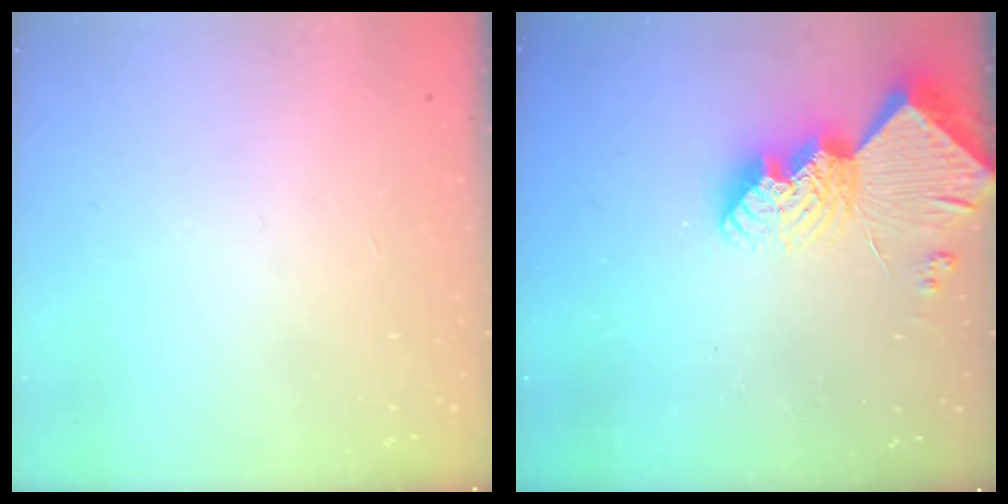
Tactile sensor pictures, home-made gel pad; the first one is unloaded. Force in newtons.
{"total": 13.7, "press": 13.6, "slide": 1.1}